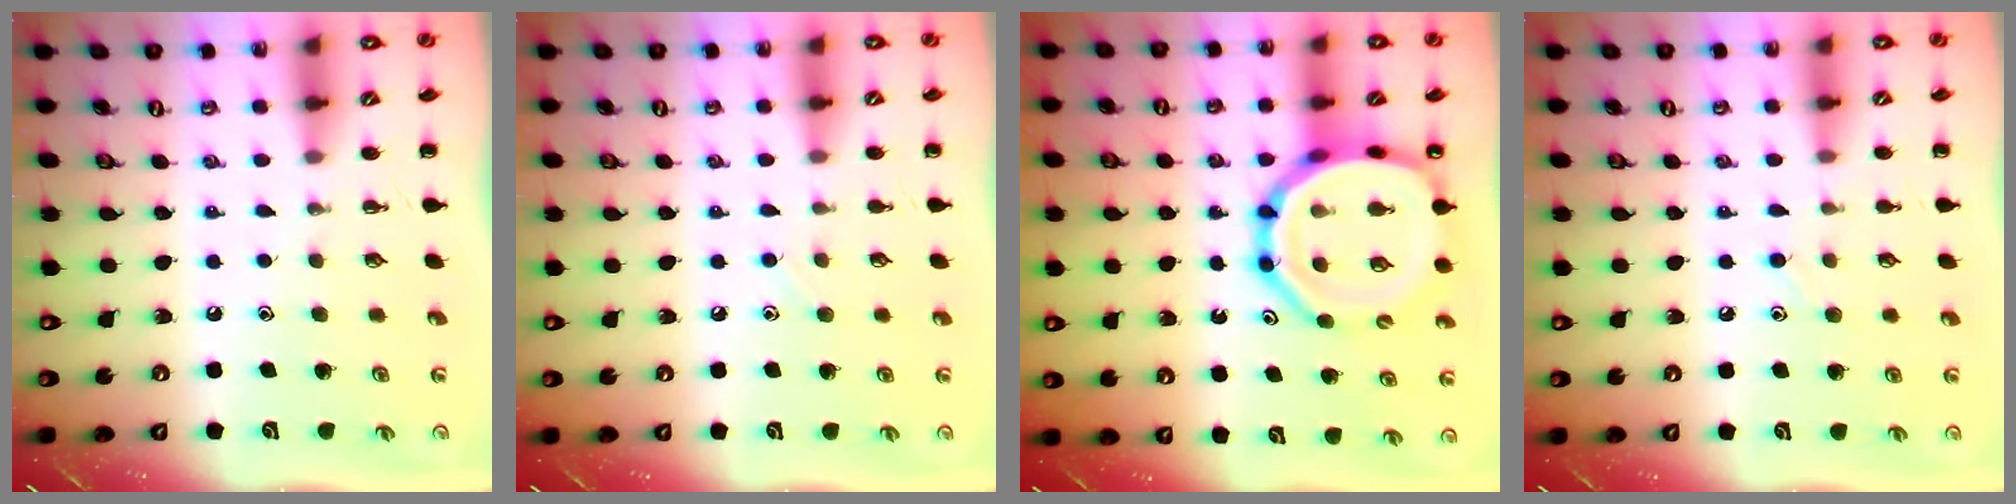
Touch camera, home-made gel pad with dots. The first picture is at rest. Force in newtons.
{"total": 4.5, "press": 4.2, "slide": 1.6}
{"total": 19.7, "press": 19.4, "slide": 3.6}
{"total": 7.0, "press": 6.6, "slide": 2.1}